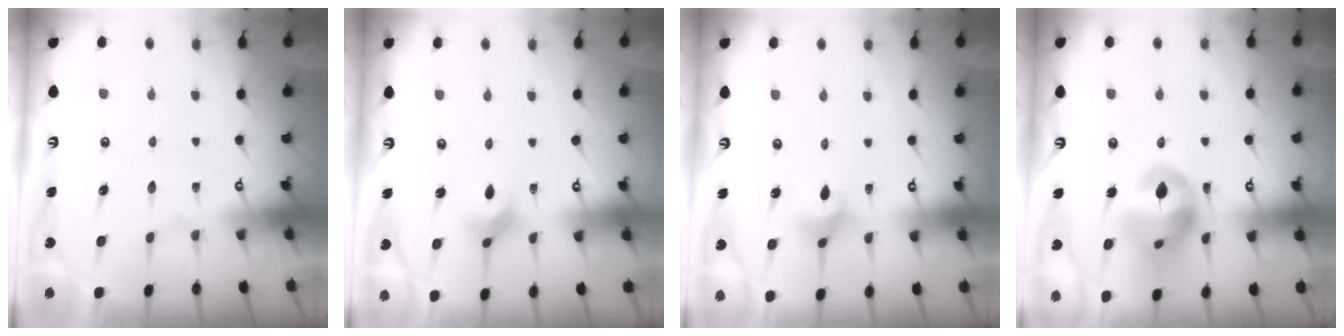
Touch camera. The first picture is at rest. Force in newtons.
{"total": 2.7, "press": 2.7, "slide": 0.2}
{"total": 4.7, "press": 4.7, "slide": 0.5}
{"total": 14.8, "press": 14.7, "slide": 1.6}